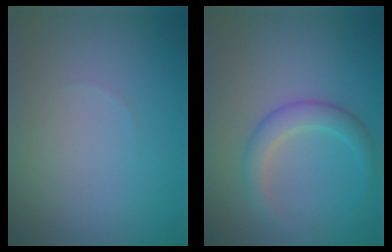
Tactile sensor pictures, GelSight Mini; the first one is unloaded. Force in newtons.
{"total": 2.8, "press": 2.8, "slide": 0.0}